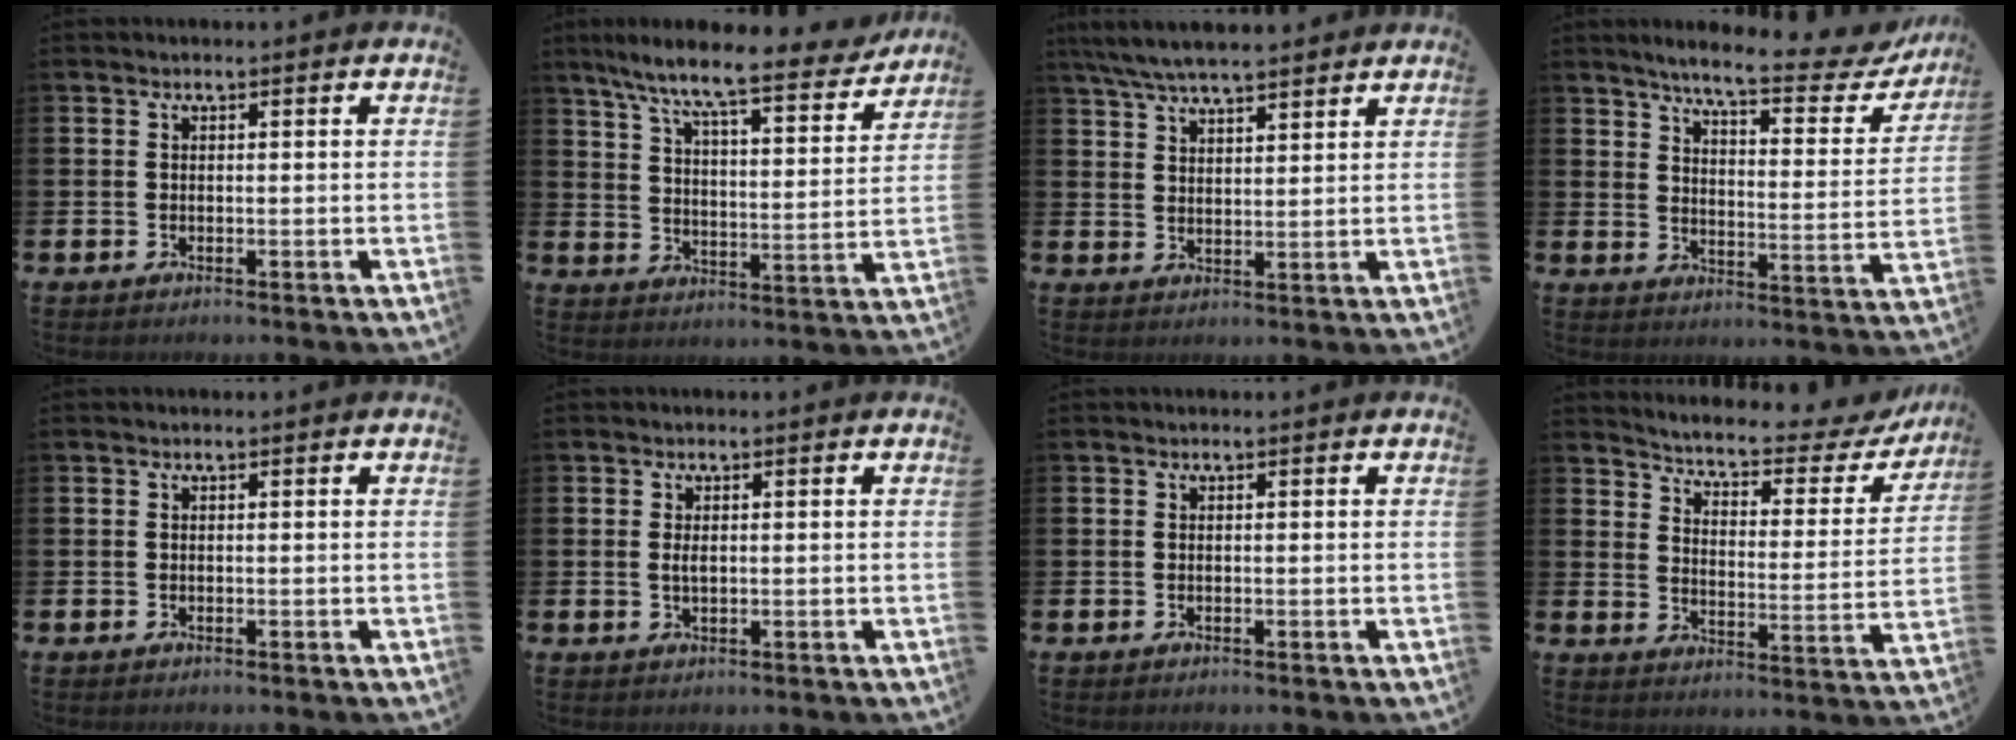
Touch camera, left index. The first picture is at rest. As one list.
[{"total": 9.3, "force": [8.2, 0.9, 4.4], "torque": [-0.104, -0.056, 0.133]}, {"total": 6.3, "force": [5.9, 0.9, 2.0], "torque": [-0.062, -0.015, 0.110]}, {"total": 7.4, "force": [6.5, 0.9, 3.5], "torque": [-0.083, -0.044, 0.103]}, {"total": 0.0}, {"total": 1.2, "force": [0.2, 0.5, 1.1], "torque": [-0.014, 0.001, 0.001]}, {"total": 0.0}, {"total": 5.4, "force": [4.9, 1.1, 1.7], "torque": [-0.055, -0.040, 0.076]}]